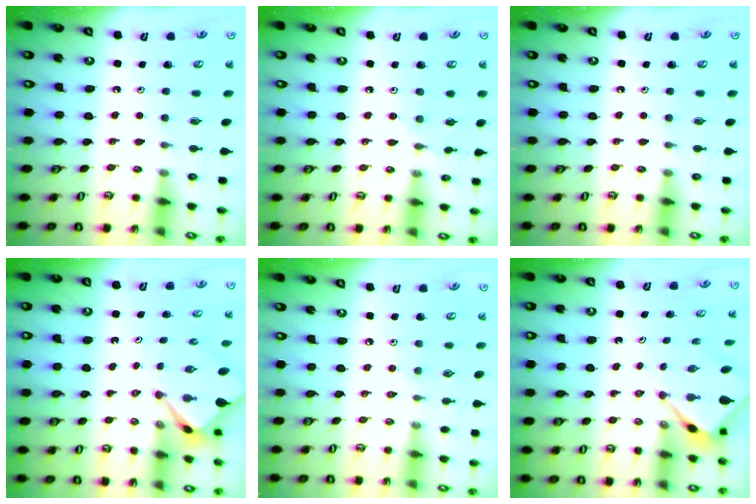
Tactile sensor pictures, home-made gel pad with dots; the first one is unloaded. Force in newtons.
{"total": 3.2, "press": 3.2, "slide": 0.4}
{"total": 0.0}
{"total": 2.2, "press": 2.2, "slide": 0.2}
{"total": 2.2, "press": 2.2, "slide": 0.5}
{"total": 2.6, "press": 2.6, "slide": 0.1}